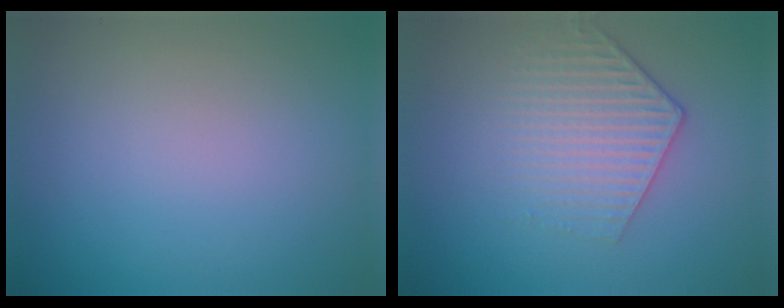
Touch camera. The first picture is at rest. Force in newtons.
{"total": 3.5, "press": 2.9, "slide": 2.0}